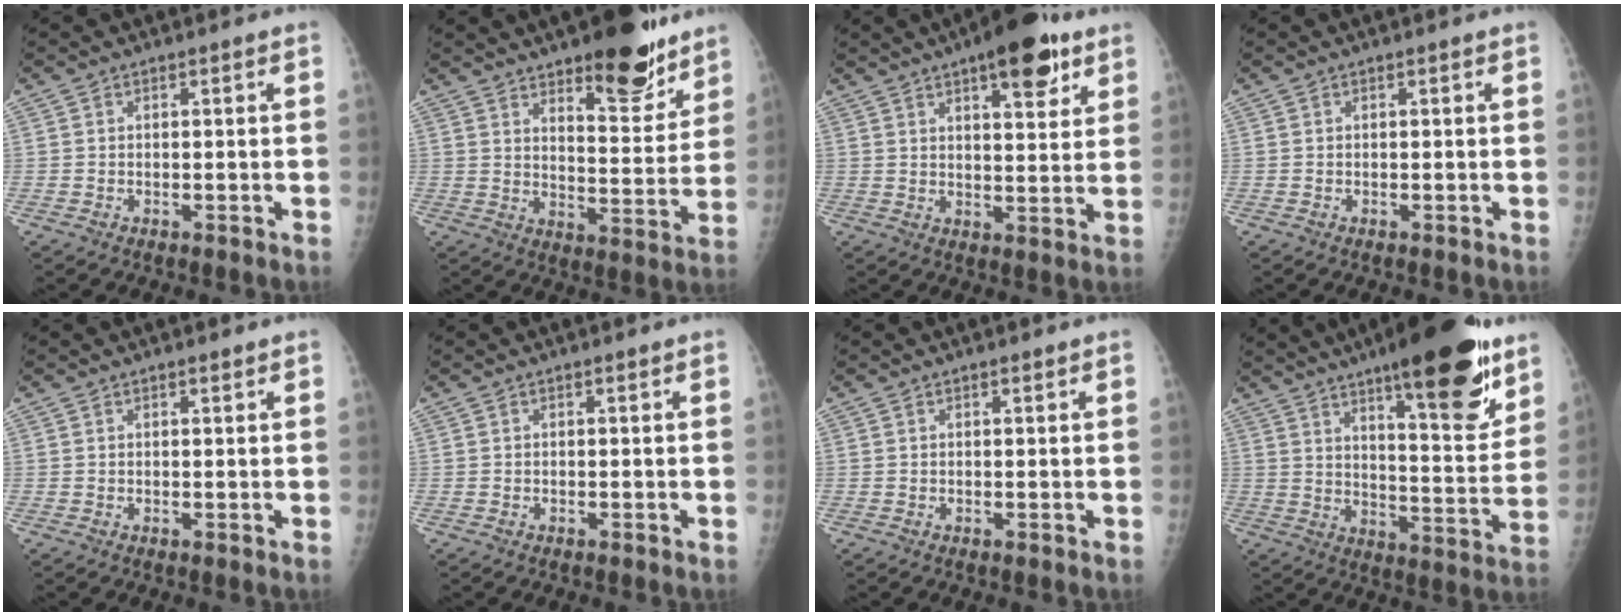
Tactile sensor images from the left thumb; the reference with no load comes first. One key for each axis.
{"total": 15.1, "fx": 10.5, "fy": 5.2, "fz": 9.6, "tx": -0.090, "ty": -0.072, "tz": 0.157}
{"total": 12.2, "fx": 7.1, "fy": 4.5, "fz": 8.9, "tx": -0.095, "ty": -0.029, "tz": 0.096}
{"total": 0.0}
{"total": 0.8, "fx": 0.6, "fy": 0.2, "fz": 0.4, "tx": -0.007, "ty": -0.003, "tz": 0.009}
{"total": 0.0}
{"total": 0.5, "fx": 0.4, "fy": 0.1, "fz": 0.3, "tx": -0.007, "ty": -0.003, "tz": 0.006}
{"total": 22.0, "fx": 13.9, "fy": 5.5, "fz": 16.0, "tx": -0.202, "ty": -0.075, "tz": 0.207}